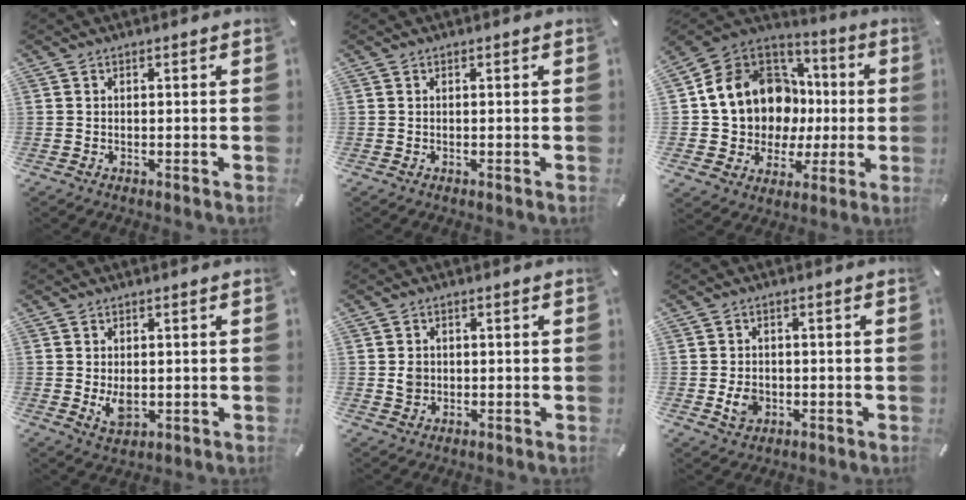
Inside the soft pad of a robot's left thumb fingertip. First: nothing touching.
{"total": 0.0}
{"total": 16.6, "force": [4.0, 14.4, 7.4], "torque": [-0.141, -0.034, 0.095]}
{"total": 4.3, "force": [-0.1, 2.8, 3.2], "torque": [-0.057, -0.008, -0.003]}
{"total": 2.8, "force": [0.1, 2.6, 1.0], "torque": [-0.013, 0.002, 0.000]}
{"total": 4.3, "force": [-0.8, 3.6, 2.2], "torque": [-0.034, -0.005, -0.017]}